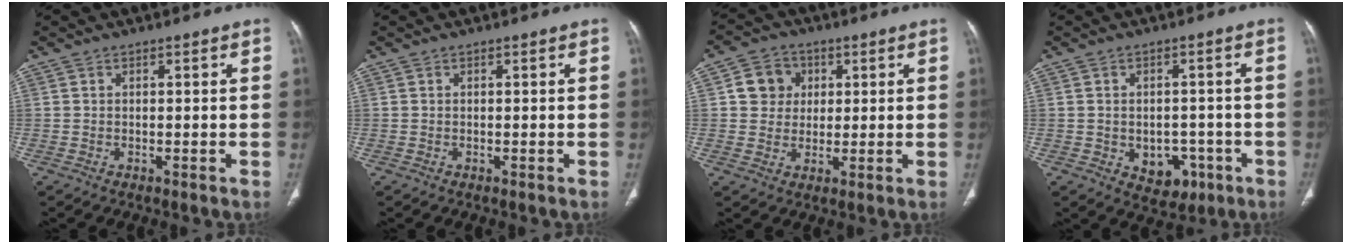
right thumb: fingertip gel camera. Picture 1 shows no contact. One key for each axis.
{"total": 0.0}
{"total": 6.9, "fx": 1.7, "fy": 6.3, "fz": 2.3, "tx": -0.006, "ty": 0.000, "tz": 0.025}
{"total": 6.8, "fx": -2.2, "fy": 5.2, "fz": 3.8, "tx": -0.019, "ty": 0.019, "tz": -0.017}